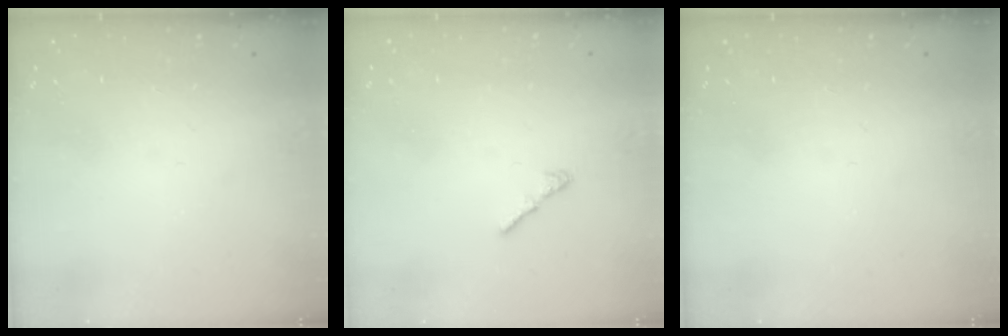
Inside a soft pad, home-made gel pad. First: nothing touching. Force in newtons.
{"total": 1.3, "press": 1.2, "slide": 0.6}
{"total": 0.0}